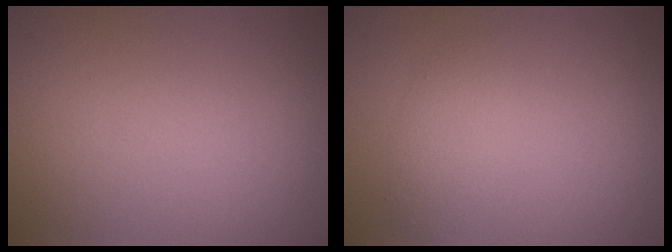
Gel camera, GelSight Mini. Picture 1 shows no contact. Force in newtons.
{"total": 1.8, "press": 1.8, "slide": 0.1}